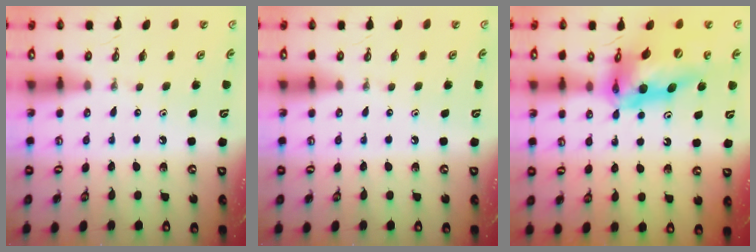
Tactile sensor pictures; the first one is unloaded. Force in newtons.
{"total": 0.0}
{"total": 18.9, "press": 18.8, "slide": 2.0}